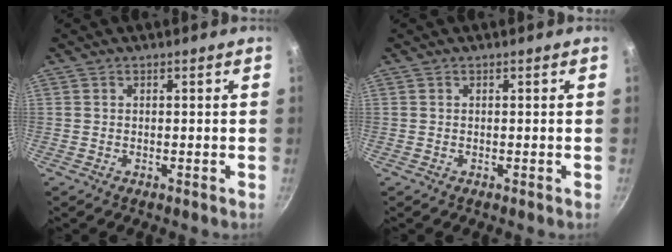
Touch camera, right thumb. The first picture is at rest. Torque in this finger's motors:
{"motor_torque": [-0.01, 0.01, 0.00, 0.00, 0.00]}